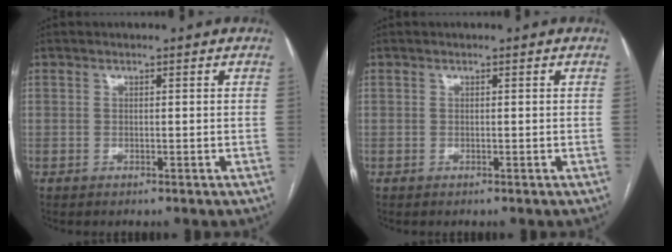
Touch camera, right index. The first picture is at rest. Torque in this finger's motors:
{"motor_torque": [0.00, 0.00, 0.00, 0.00]}